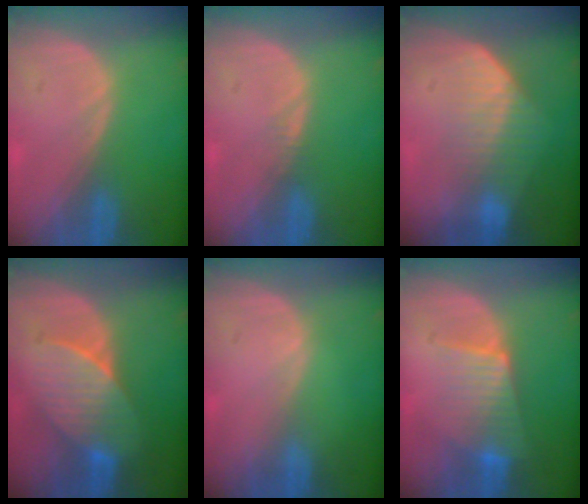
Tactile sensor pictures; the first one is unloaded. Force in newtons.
{"total": 0.8, "press": 0.8, "slide": 0.1}
{"total": 7.3, "press": 6.3, "slide": 3.8}
{"total": 7.2, "press": 7.0, "slide": 1.3}
{"total": 0.0}
{"total": 6.7, "press": 6.2, "slide": 2.4}